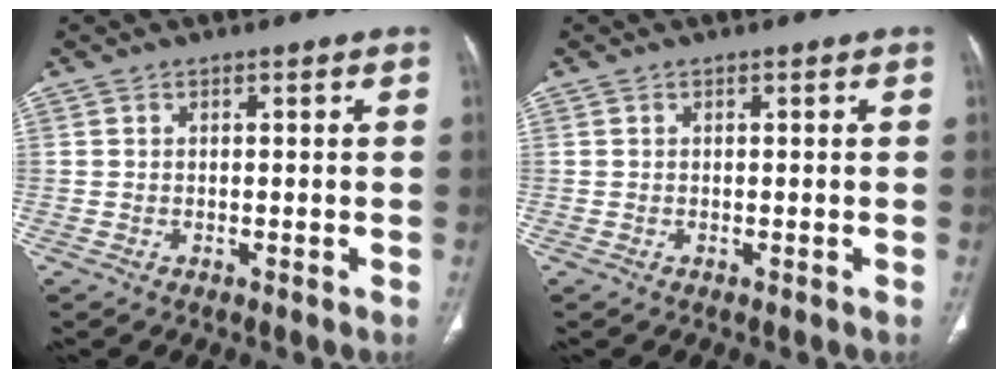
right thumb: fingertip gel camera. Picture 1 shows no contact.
{"total": 0.0}